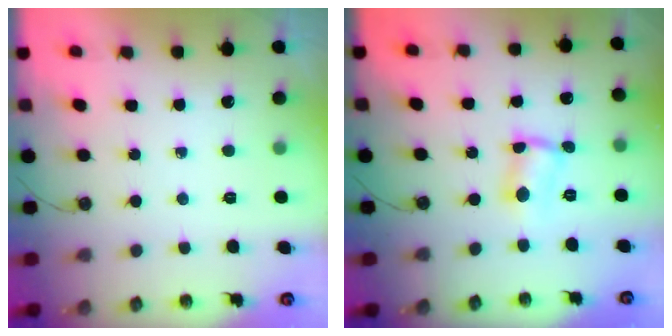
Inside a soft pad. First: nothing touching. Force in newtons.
{"total": 2.3, "press": 2.2, "slide": 0.6}